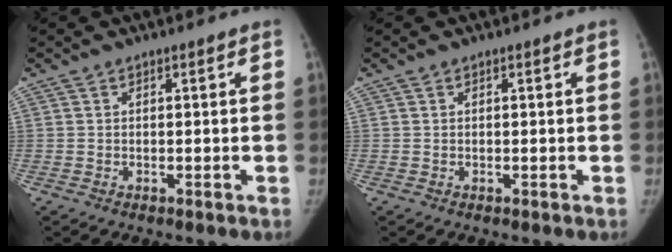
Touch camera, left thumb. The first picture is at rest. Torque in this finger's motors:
{"motor_torque": [0.14, -0.02, -0.01, -0.40, 0.02]}